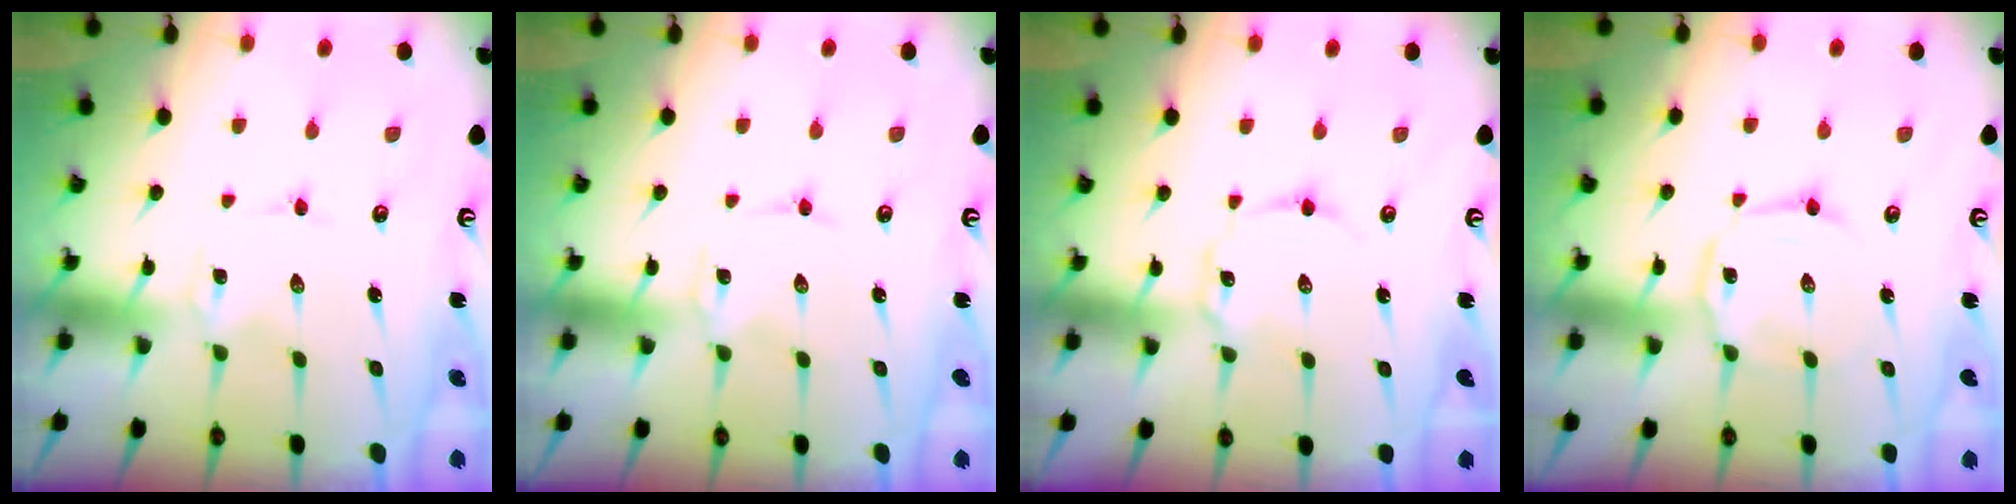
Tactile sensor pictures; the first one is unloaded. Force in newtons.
{"total": 0.0}
{"total": 2.2, "press": 2.2, "slide": 0.3}
{"total": 3.7, "press": 3.7, "slide": 0.4}